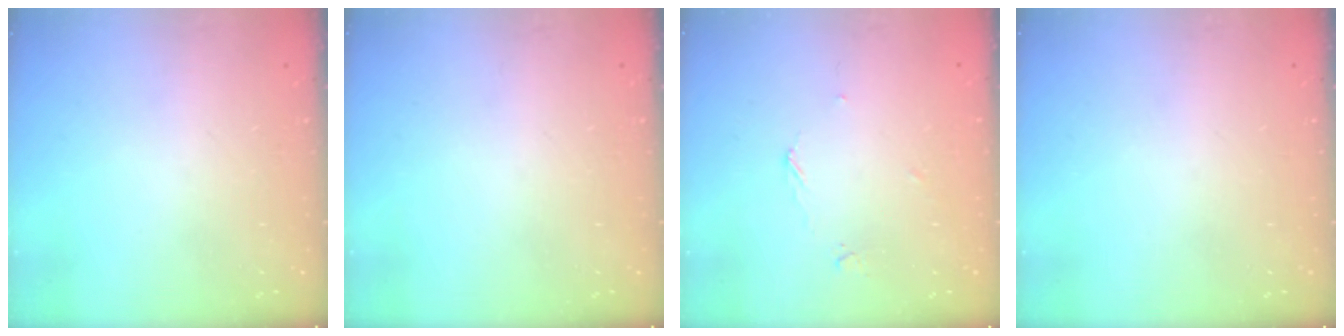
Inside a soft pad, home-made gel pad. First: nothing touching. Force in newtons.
{"total": 0.0}
{"total": 3.7, "press": 3.7, "slide": 0.5}
{"total": 0.0}